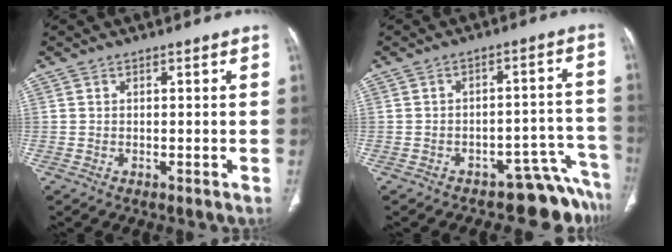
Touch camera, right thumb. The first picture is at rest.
{"total": 8.2, "force": [-7.4, 3.4, 0.4], "torque": [0.051, 0.107, -0.097]}